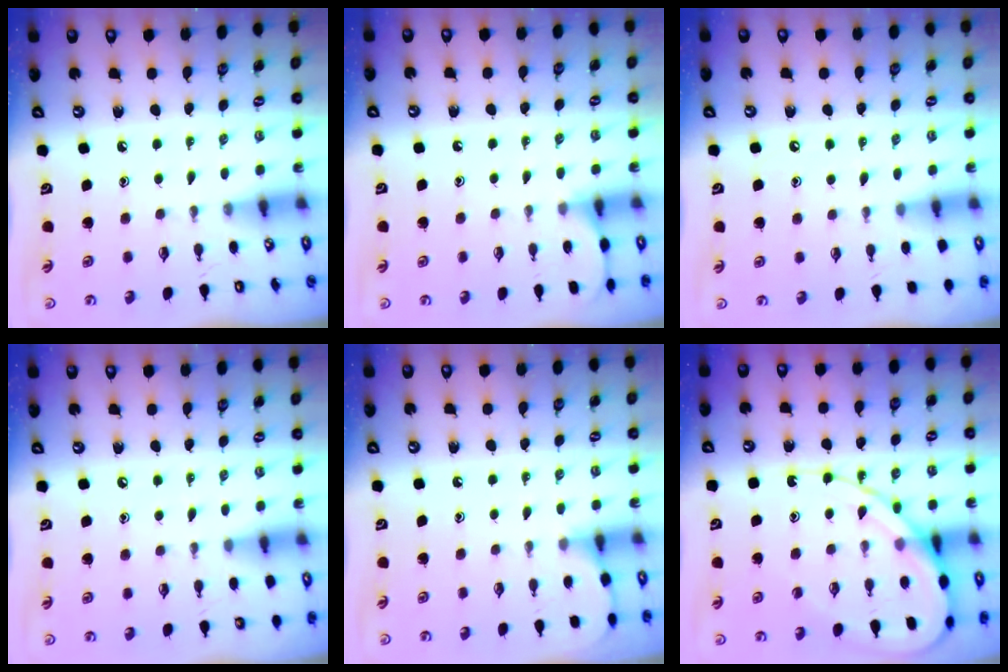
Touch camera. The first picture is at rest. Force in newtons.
{"total": 5.1, "press": 5.0, "slide": 0.7}
{"total": 6.6, "press": 6.6, "slide": 0.7}
{"total": 3.6, "press": 3.6, "slide": 0.4}
{"total": 3.9, "press": 3.8, "slide": 0.5}
{"total": 14.4, "press": 14.4, "slide": 1.5}